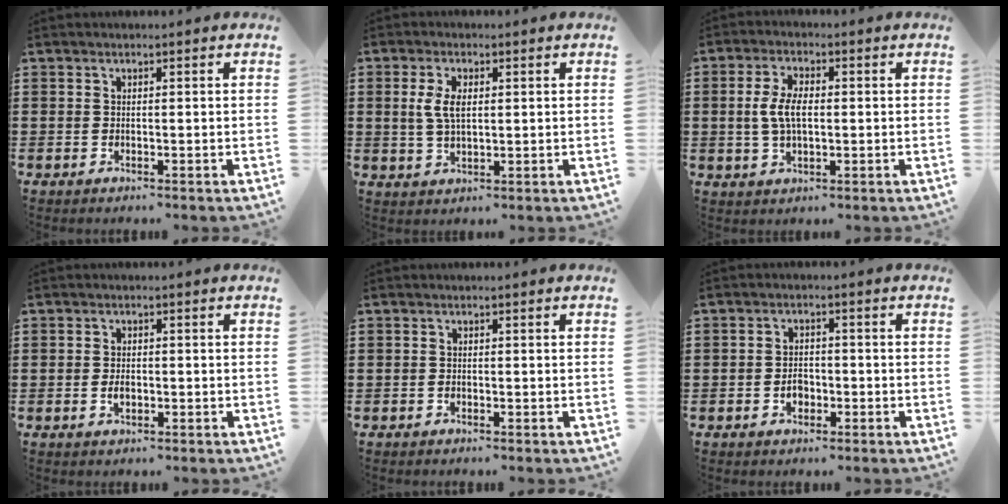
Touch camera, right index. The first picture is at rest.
{"total": 4.7, "force": [0.8, 2.2, 4.1], "torque": [-0.092, 0.006, 0.010]}
{"total": 5.7, "force": [0.1, 2.7, 5.0], "torque": [-0.118, 0.001, -0.006]}
{"total": 1.8, "force": [-0.4, 1.0, 1.4], "torque": [-0.028, 0.001, -0.008]}
{"total": 0.5, "force": [-0.4, 0.3, 0.2], "torque": [-0.006, 0.001, -0.008]}
{"total": 2.6, "force": [-0.9, 1.8, 1.5], "torque": [-0.024, -0.002, -0.021]}